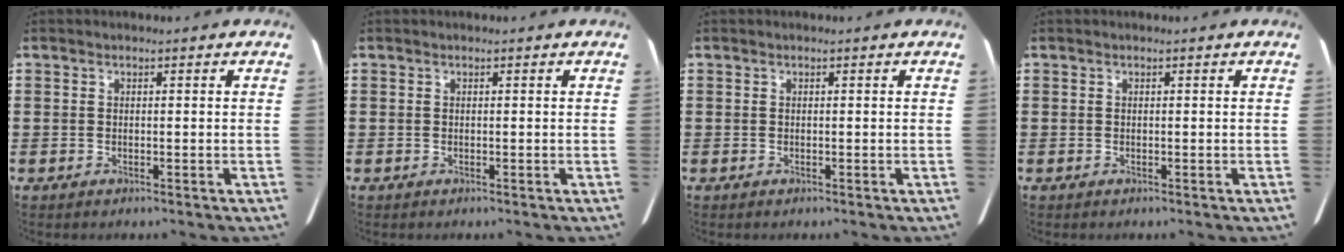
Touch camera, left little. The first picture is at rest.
{"total": 0.0}
{"total": 0.0}
{"total": 0.0}